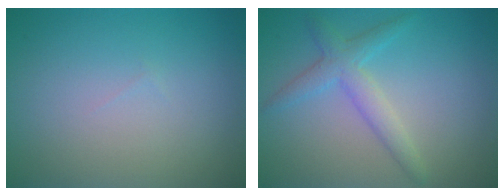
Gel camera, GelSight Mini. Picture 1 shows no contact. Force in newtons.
{"total": 2.9, "press": 2.9, "slide": 0.1}